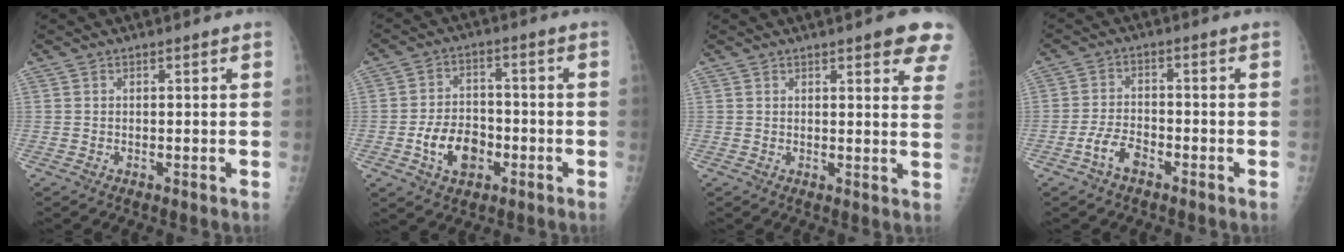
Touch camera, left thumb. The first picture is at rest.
{"total": 8.9, "force": [-3.2, 6.2, 5.5], "torque": [-0.073, 0.021, -0.053]}
{"total": 9.0, "force": [5.9, 2.1, 6.5], "torque": [-0.051, -0.018, 0.058]}
{"total": 4.6, "force": [-2.8, 2.4, 2.7], "torque": [-0.052, 0.022, -0.053]}